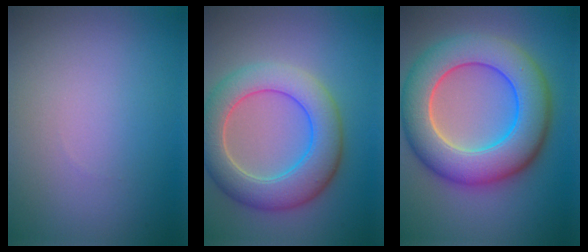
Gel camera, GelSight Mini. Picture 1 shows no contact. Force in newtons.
{"total": 7.0, "press": 7.0, "slide": 0.1}
{"total": 10.6, "press": 10.5, "slide": 0.6}